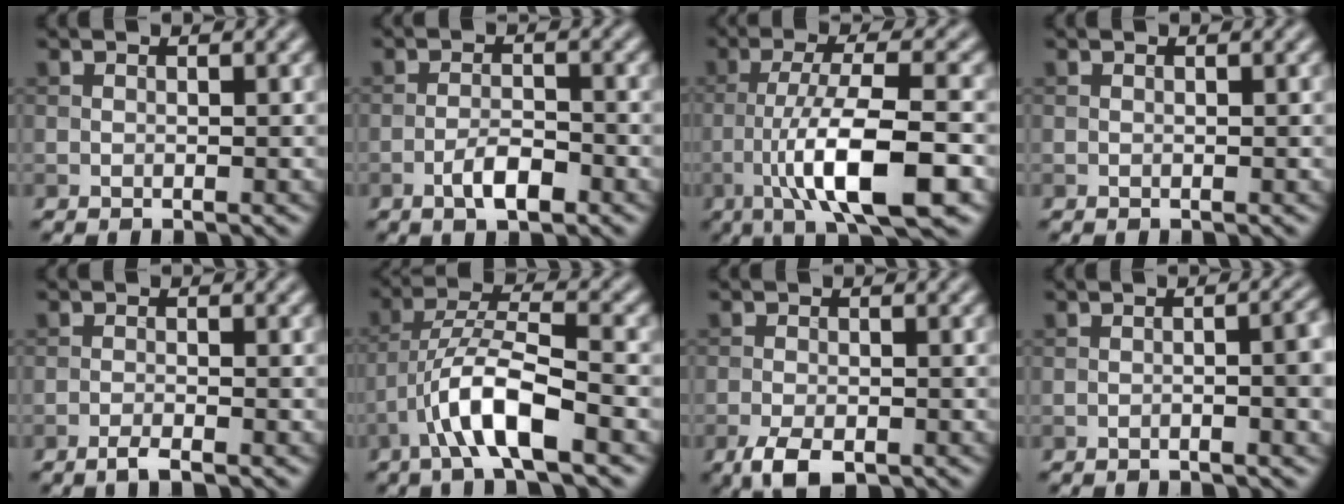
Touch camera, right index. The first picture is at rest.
{"total": 3.0, "force": [-1.7, 1.0, 2.3], "torque": [-0.041, 0.005, -0.033]}
{"total": 9.8, "force": [-3.5, 2.2, 8.8], "torque": [-0.143, 0.010, -0.066]}
{"total": 0.0}
{"total": 1.5, "force": [-1.1, 0.2, 1.0], "torque": [-0.019, 0.000, -0.022]}
{"total": 6.9, "force": [-3.5, 1.6, 5.7], "torque": [-0.108, 0.013, -0.066]}
{"total": 3.4, "force": [-2.0, 1.5, 2.3], "torque": [-0.043, -0.007, -0.037]}
{"total": 4.0, "force": [-1.0, 1.2, 3.6], "torque": [-0.045, 0.004, -0.016]}